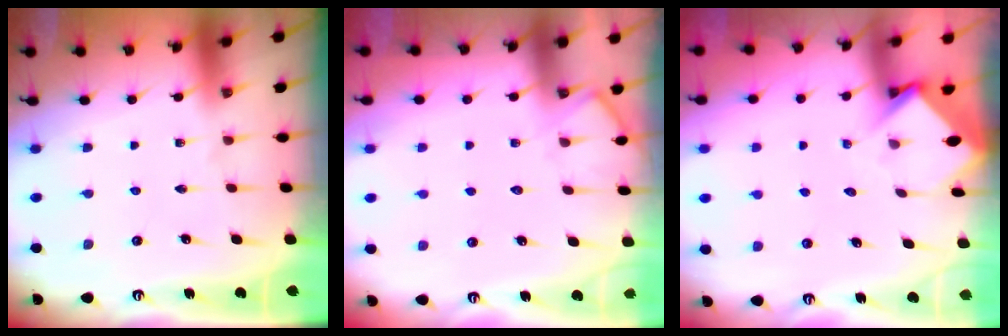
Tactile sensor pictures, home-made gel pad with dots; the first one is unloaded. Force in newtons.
{"total": 7.2, "press": 7.1, "slide": 0.9}
{"total": 3.2, "press": 3.2, "slide": 0.3}